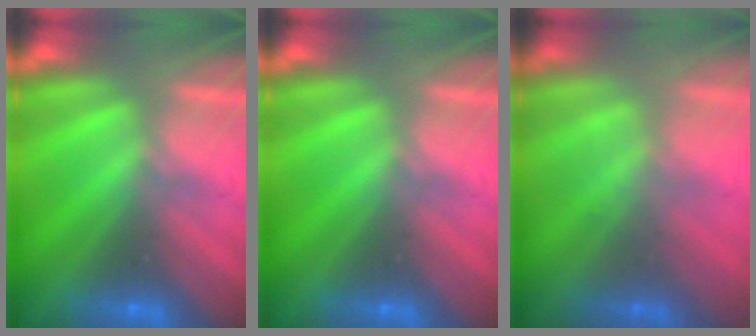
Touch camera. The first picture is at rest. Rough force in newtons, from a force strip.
{"total": 0.0}
{"total": 1.2}